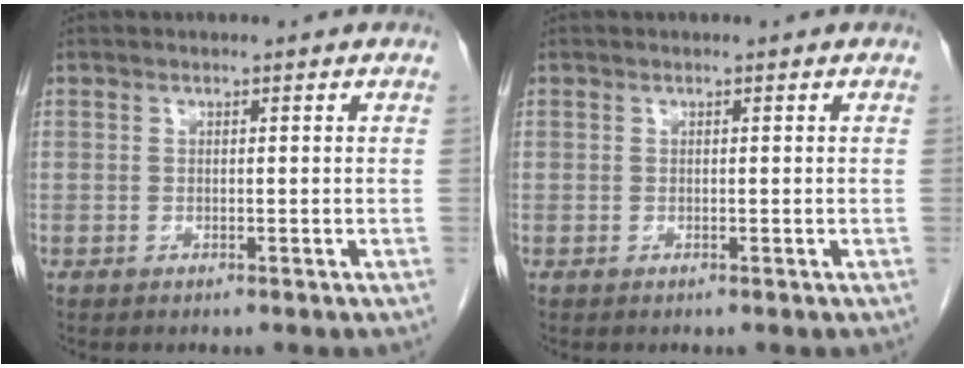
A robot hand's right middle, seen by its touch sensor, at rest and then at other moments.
{"total": 0.0}